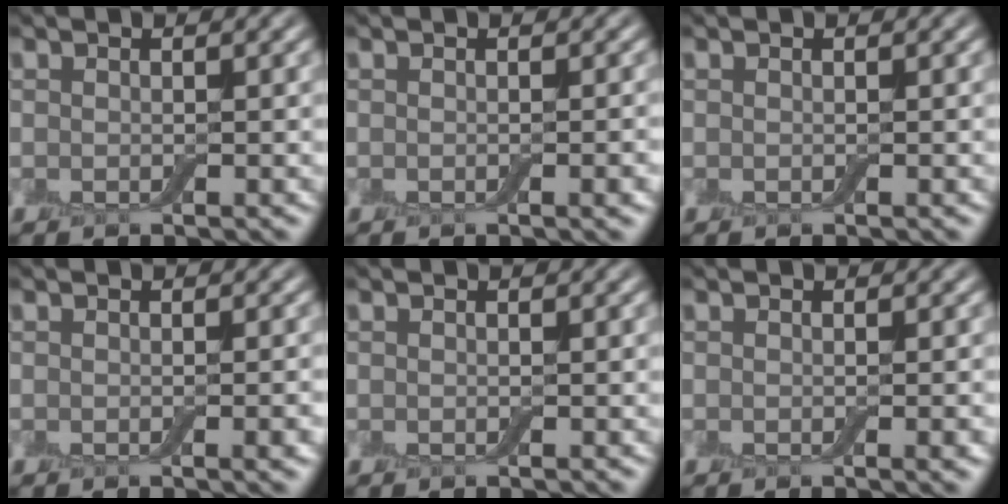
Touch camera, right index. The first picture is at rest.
{"total": 1.3, "force": [-0.3, 0.2, 1.2], "torque": [-0.014, 0.000, -0.004]}
{"total": 0.0}
{"total": 1.6, "force": [-0.3, 0.4, 1.5], "torque": [-0.016, -0.002, -0.004]}
{"total": 0.0}
{"total": 1.3, "force": [-0.2, 0.3, 1.2], "torque": [-0.013, -0.002, -0.003]}